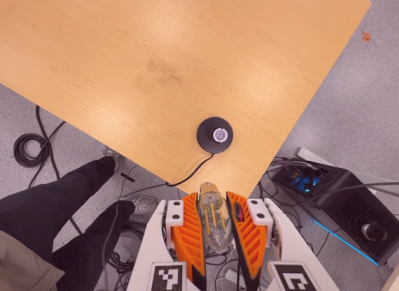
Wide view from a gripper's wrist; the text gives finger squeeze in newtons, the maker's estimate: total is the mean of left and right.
{"total": 22.8, "left": 24.6, "right": 21.0}